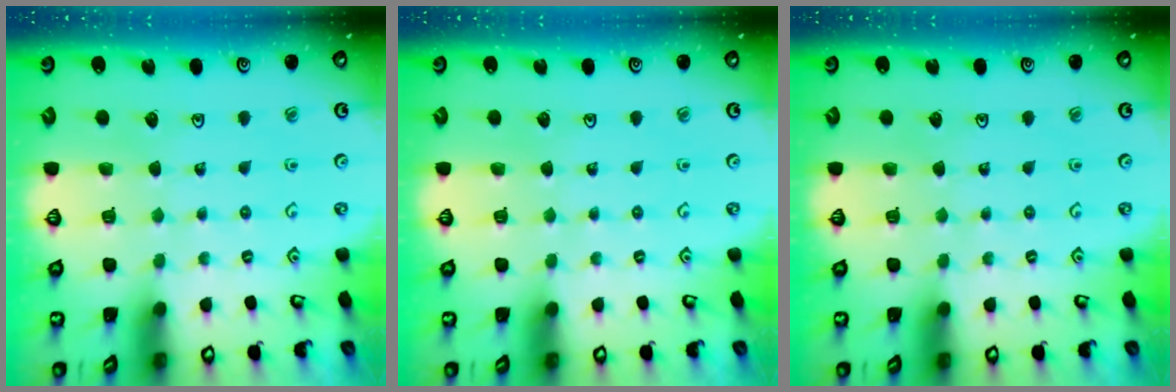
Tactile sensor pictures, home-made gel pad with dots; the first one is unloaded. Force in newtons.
{"total": 0.0}
{"total": 0.0}